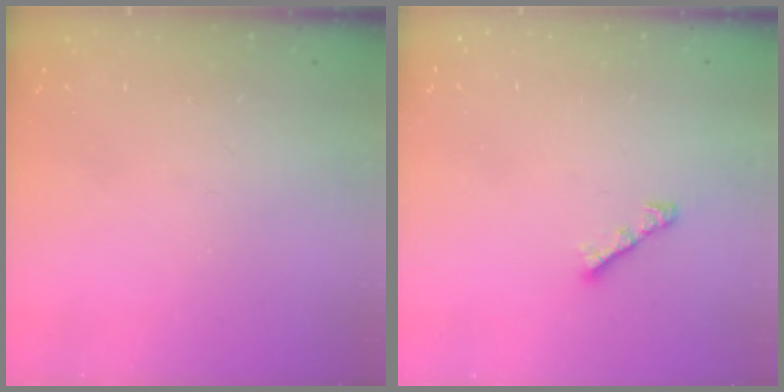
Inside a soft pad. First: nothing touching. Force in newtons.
{"total": 4.1, "press": 4.0, "slide": 0.7}